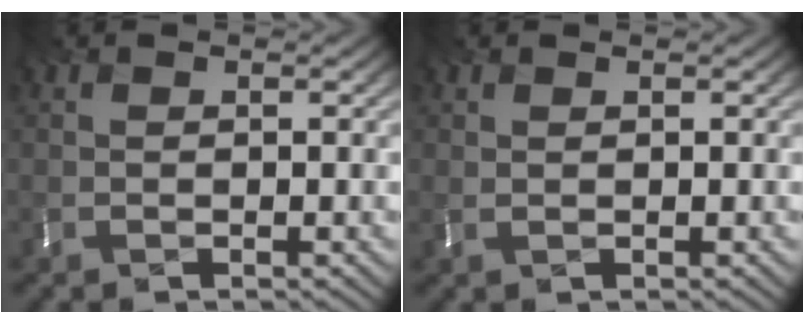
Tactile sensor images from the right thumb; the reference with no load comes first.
{"total": 0.6, "force": [0.4, 0.3, 0.5], "torque": [-0.013, 0.001, 0.007]}